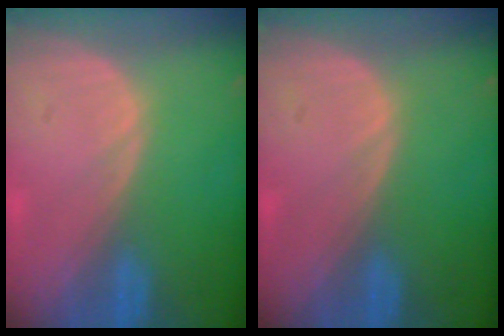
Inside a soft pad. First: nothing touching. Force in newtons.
{"total": 0.0}